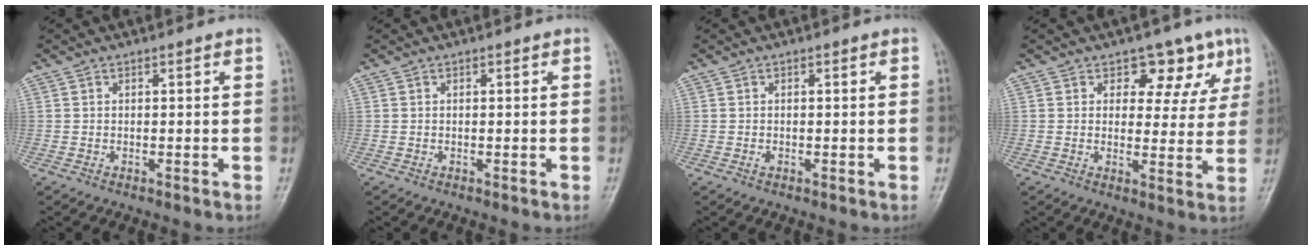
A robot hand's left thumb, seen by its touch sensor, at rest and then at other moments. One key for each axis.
{"total": 0.0}
{"total": 0.6, "fx": -0.1, "fy": 0.3, "fz": 0.4, "tx": -0.005, "ty": 0.000, "tz": -0.004}
{"total": 7.7, "fx": 4.4, "fy": 5.1, "fz": 3.7, "tx": 0.001, "ty": -0.016, "tz": 0.053}